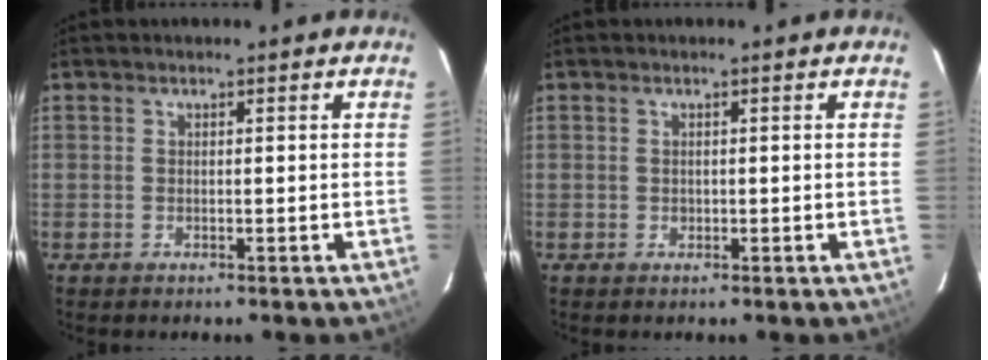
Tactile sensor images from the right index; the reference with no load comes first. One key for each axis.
{"total": 0.5, "fx": -0.1, "fy": 0.5, "fz": 0.0, "tx": 0.002, "ty": -0.001, "tz": 0.000}